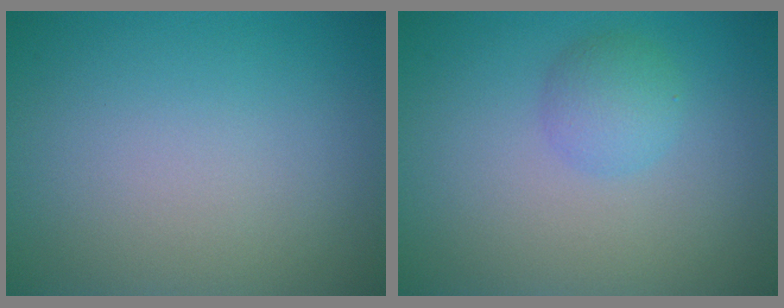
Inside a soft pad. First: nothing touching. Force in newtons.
{"total": 2.1, "press": 2.1, "slide": 0.0}